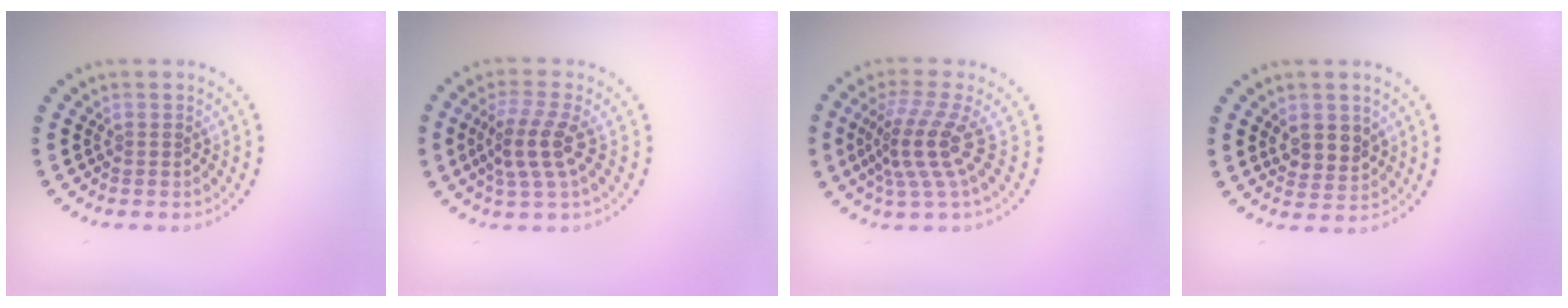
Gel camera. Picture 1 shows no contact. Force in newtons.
{"total": 3.5, "press": 3.0, "slide": 1.8}
{"total": 4.2, "press": 2.8, "slide": 3.1}
{"total": 2.7, "press": 2.5, "slide": 1.1}